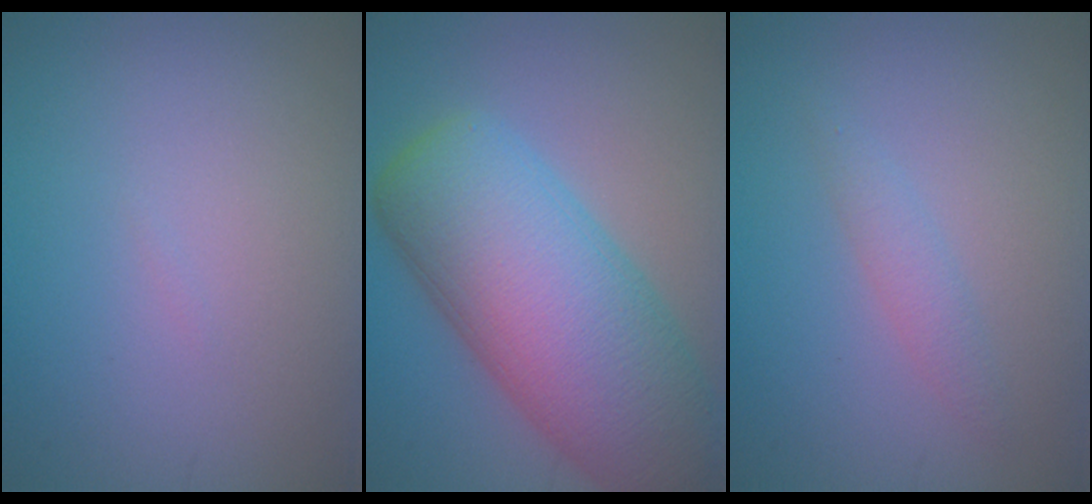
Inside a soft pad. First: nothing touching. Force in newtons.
{"total": 13.0, "press": 12.9, "slide": 0.7}
{"total": 1.3, "press": 1.3, "slide": 0.0}